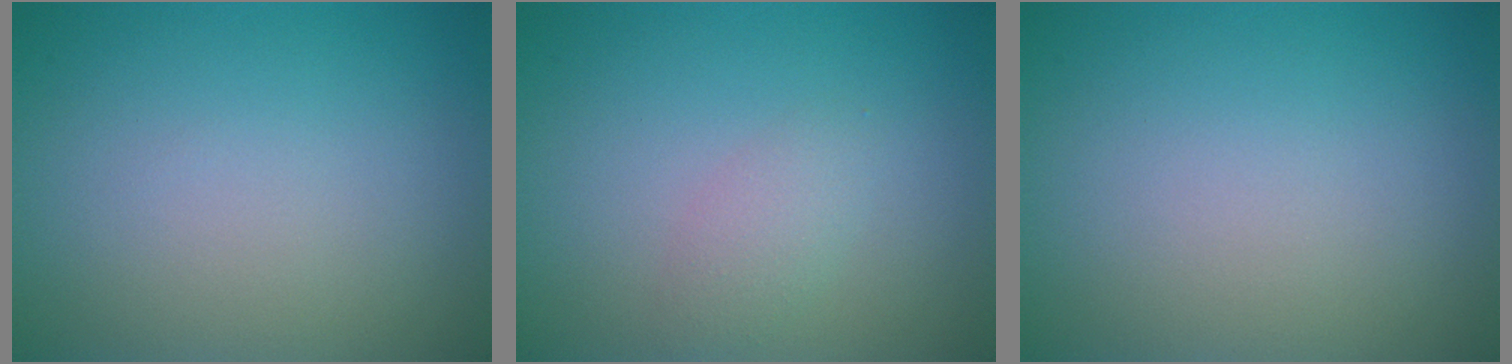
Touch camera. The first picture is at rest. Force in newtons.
{"total": 1.6, "press": 1.6, "slide": 0.0}
{"total": 0.0}